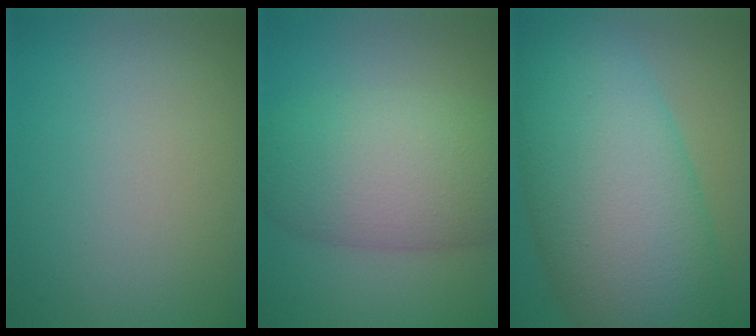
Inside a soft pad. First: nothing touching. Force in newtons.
{"total": 9.1, "press": 9.1, "slide": 0.3}
{"total": 13.9, "press": 13.9, "slide": 0.2}